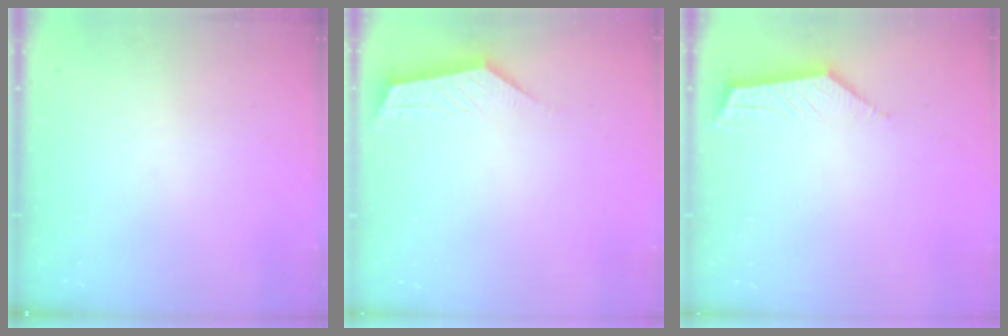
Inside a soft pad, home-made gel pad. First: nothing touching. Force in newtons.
{"total": 2.1, "press": 2.0, "slide": 0.4}
{"total": 3.7, "press": 3.6, "slide": 0.5}